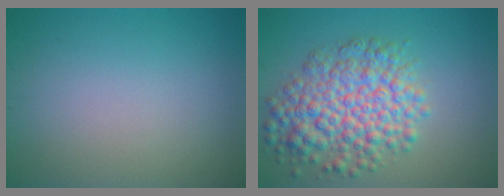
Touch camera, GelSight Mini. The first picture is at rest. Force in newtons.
{"total": 7.4, "press": 7.4, "slide": 0.2}